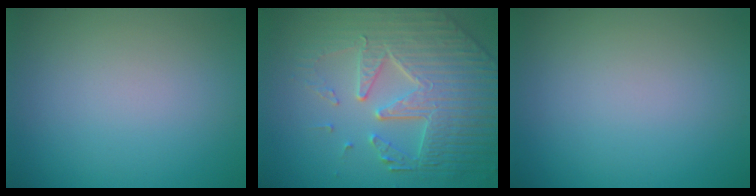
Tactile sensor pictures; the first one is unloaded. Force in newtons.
{"total": 7.4, "press": 5.8, "slide": 4.6}
{"total": 0.0}